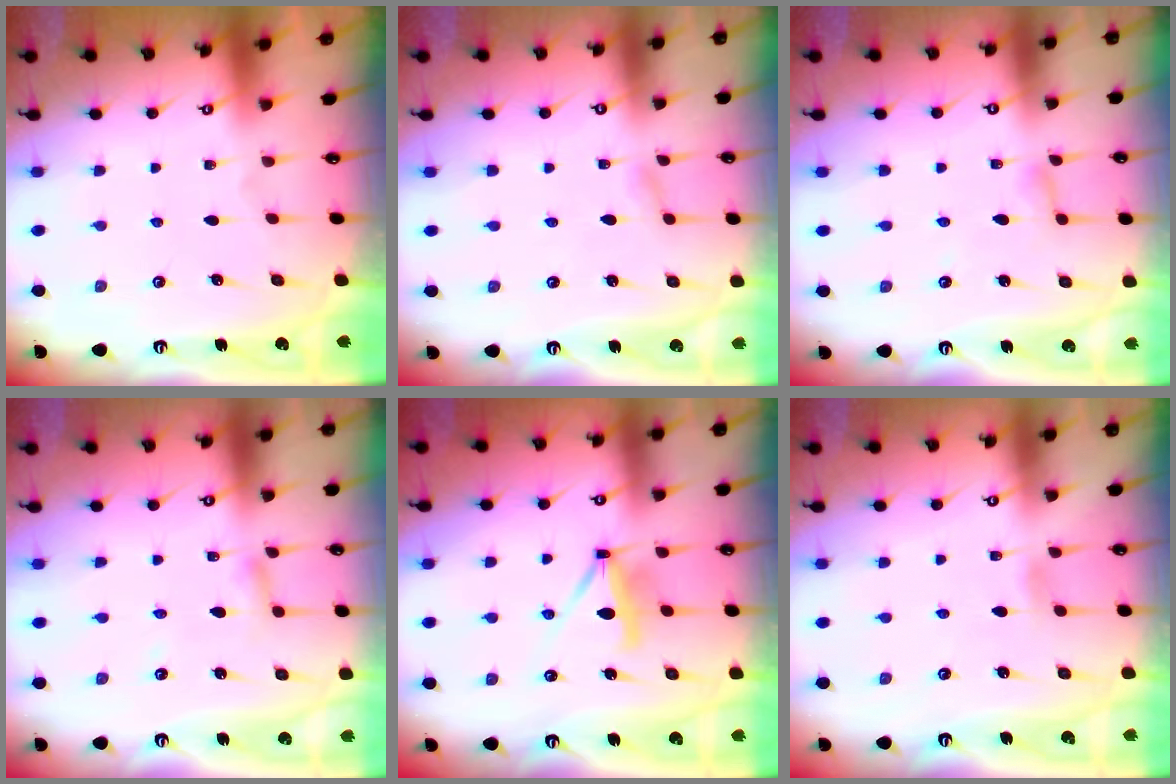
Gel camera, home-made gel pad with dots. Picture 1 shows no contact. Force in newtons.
{"total": 0.9, "press": 0.9, "slide": 0.1}
{"total": 2.7, "press": 2.6, "slide": 0.2}
{"total": 3.0, "press": 3.0, "slide": 0.2}
{"total": 9.0, "press": 9.0, "slide": 0.8}
{"total": 4.8, "press": 4.7, "slide": 0.4}